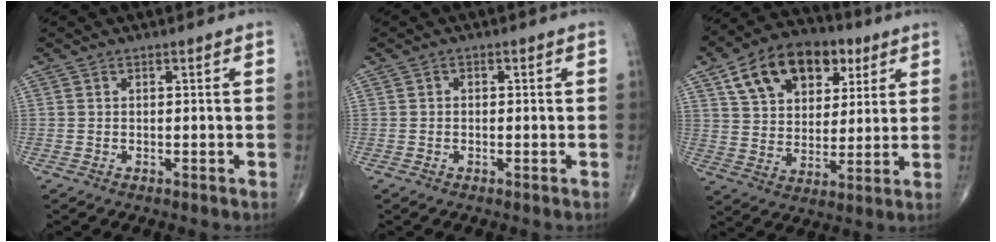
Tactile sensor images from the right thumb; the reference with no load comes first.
{"total": 0.6, "force": [-0.1, 0.5, 0.3], "torque": [-0.001, 0.002, -0.005]}
{"total": 18.0, "force": [8.2, 11.6, 11.0], "torque": [-0.148, -0.007, 0.136]}